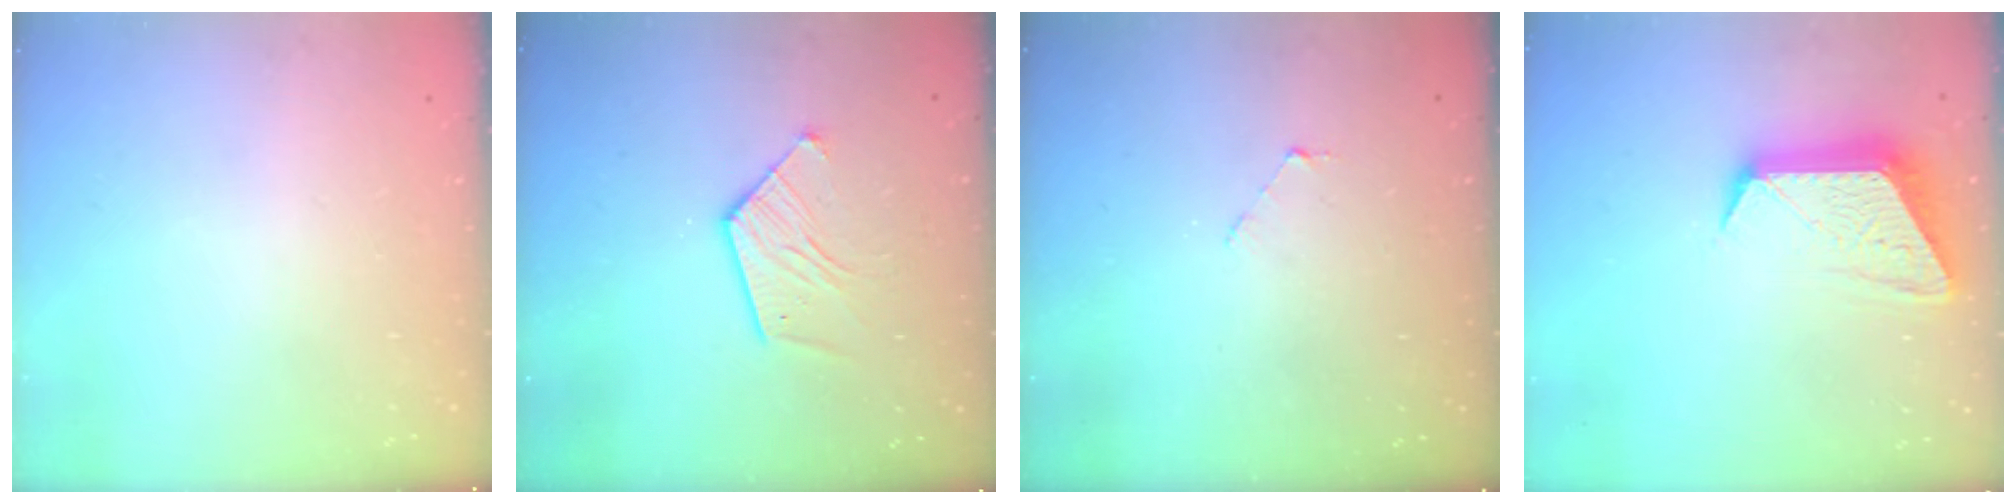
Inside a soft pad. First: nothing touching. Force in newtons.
{"total": 10.2, "press": 10.2, "slide": 0.7}
{"total": 1.6, "press": 1.6, "slide": 0.1}
{"total": 12.3, "press": 12.3, "slide": 1.1}